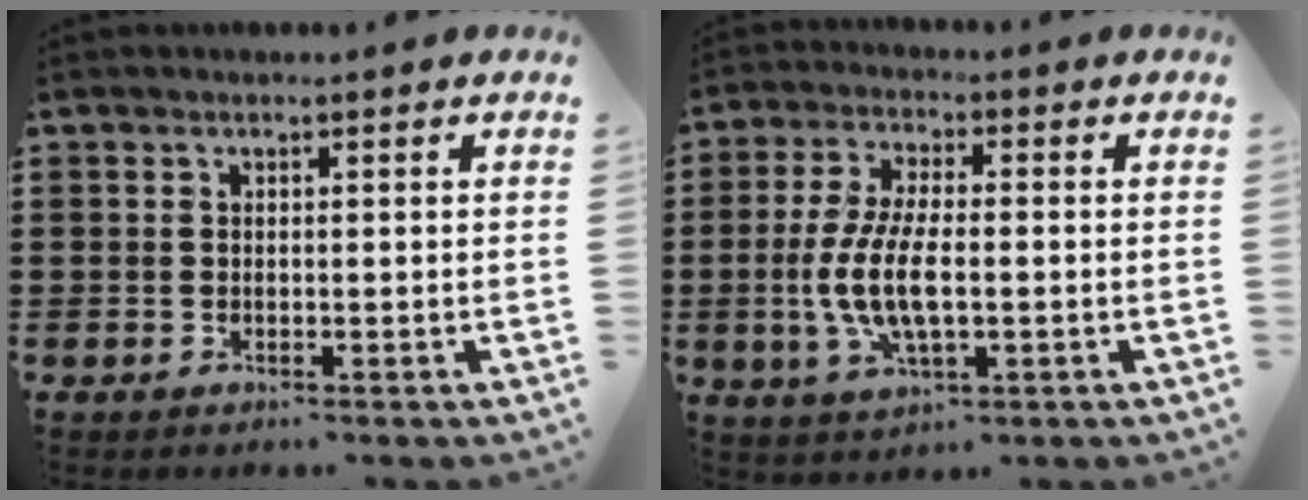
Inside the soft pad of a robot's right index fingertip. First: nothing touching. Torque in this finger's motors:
{"motor_torque": [1.71, 0.42, 1.05, 0.21]}